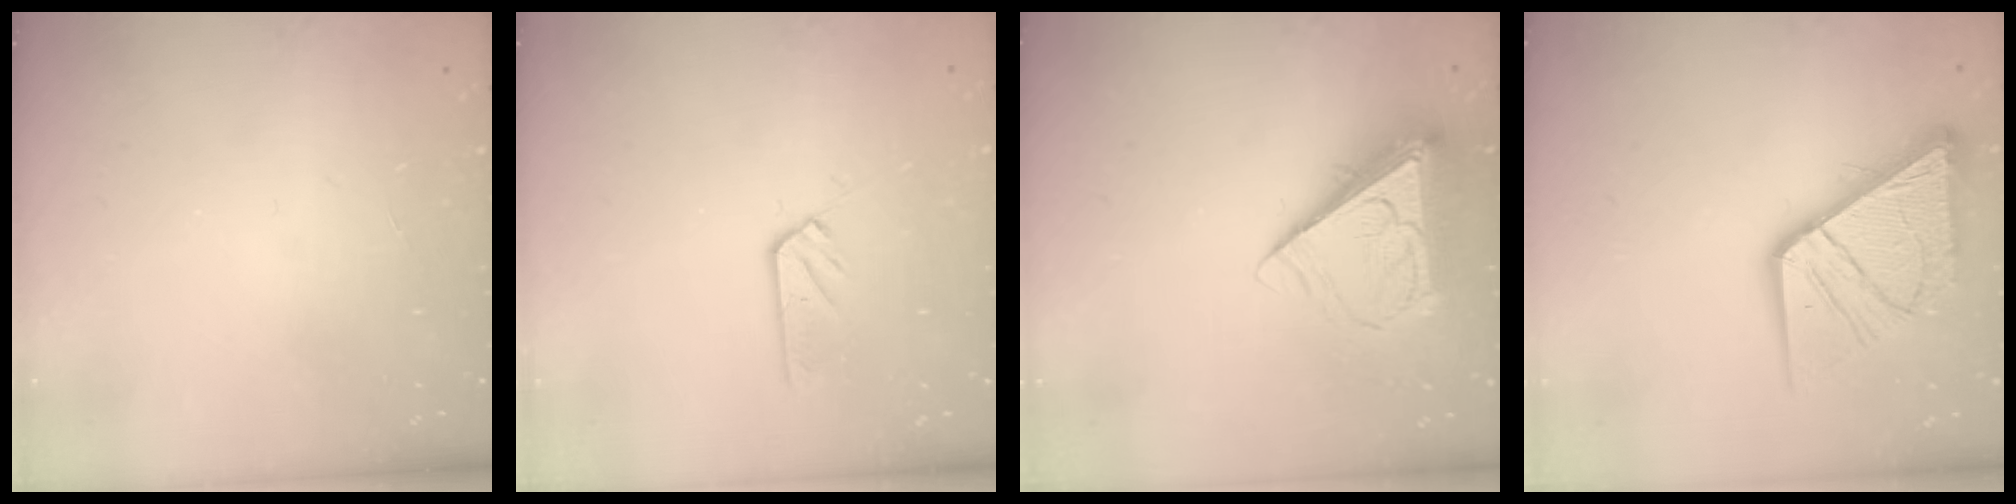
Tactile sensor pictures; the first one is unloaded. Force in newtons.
{"total": 5.3, "press": 5.3, "slide": 0.3}
{"total": 10.4, "press": 10.3, "slide": 1.6}
{"total": 17.1, "press": 17.0, "slide": 2.0}